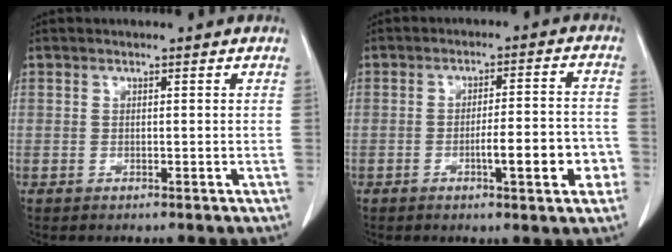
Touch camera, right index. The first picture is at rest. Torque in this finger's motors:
{"motor_torque": [1.05, -0.37, 0.48, 0.10]}